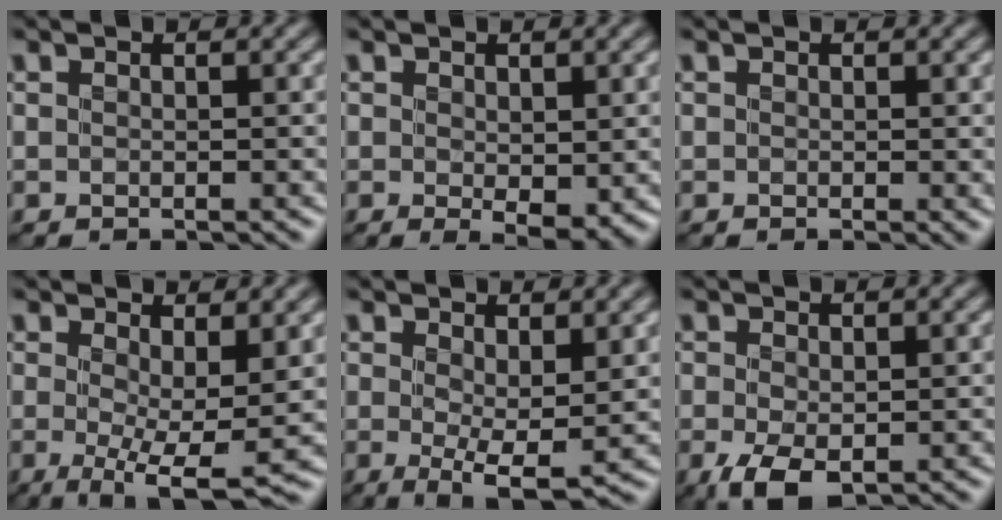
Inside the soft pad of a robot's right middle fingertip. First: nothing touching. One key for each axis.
{"total": 2.5, "fx": 0.4, "fy": 1.0, "fz": 2.2, "tx": -0.038, "ty": -0.009, "tz": 0.013}
{"total": 0.7, "fx": 0.3, "fy": 0.1, "fz": 0.7, "tx": -0.008, "ty": -0.002, "tz": 0.003}
{"total": 6.5, "fx": -0.1, "fy": 1.7, "fz": 6.2, "tx": -0.101, "ty": -0.016, "tz": 0.000}
{"total": 4.5, "fx": 0.4, "fy": 1.3, "fz": 4.3, "tx": -0.074, "ty": -0.013, "tz": 0.009}
{"total": 3.6, "fx": -1.2, "fy": 1.9, "fz": 2.8, "tx": -0.067, "ty": -0.013, "tz": -0.020}